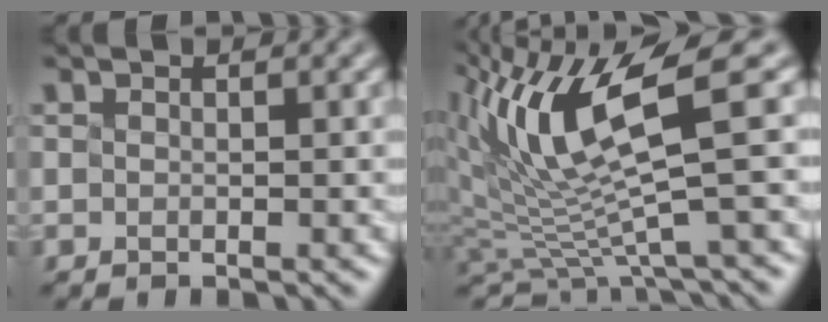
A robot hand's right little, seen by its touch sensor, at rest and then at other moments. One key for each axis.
{"total": 8.0, "fx": 3.2, "fy": 1.7, "fz": 7.2, "tx": -0.159, "ty": -0.018, "tz": 0.095}